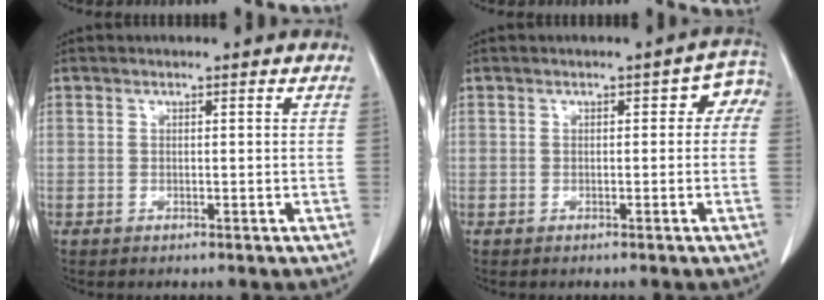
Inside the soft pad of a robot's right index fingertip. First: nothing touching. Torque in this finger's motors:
{"motor_torque": [0.12, -0.07, 0.05, 0.01]}